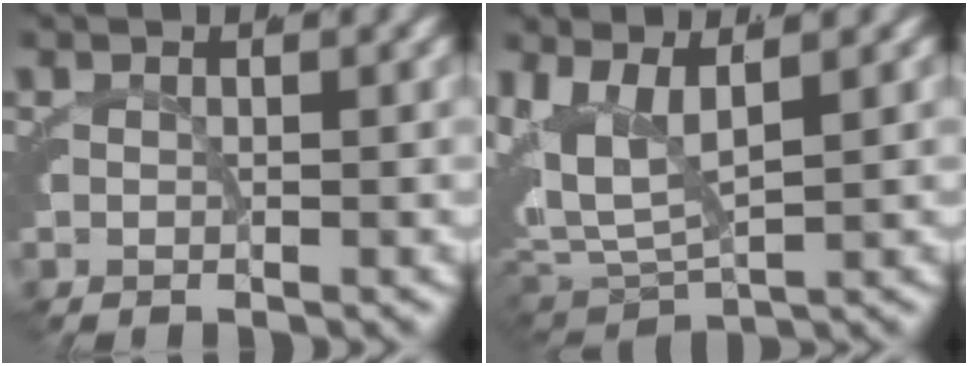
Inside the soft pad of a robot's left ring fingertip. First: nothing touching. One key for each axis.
{"total": 7.9, "fx": 2.3, "fy": 6.1, "fz": 4.4, "tx": -0.123, "ty": 0.000, "tz": 0.035}